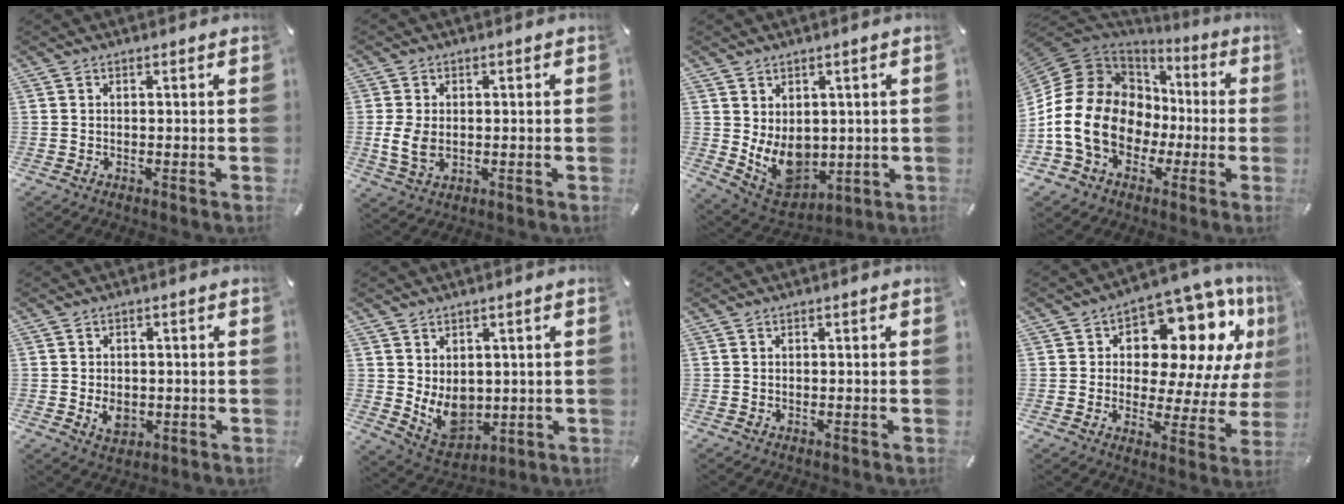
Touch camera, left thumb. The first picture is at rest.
{"total": 6.3, "force": [-0.6, 4.5, 4.5], "torque": [-0.095, -0.002, -0.012]}
{"total": 9.7, "force": [0.6, 8.1, 5.4], "torque": [-0.095, -0.028, 0.021]}
{"total": 18.1, "force": [-4.2, 14.8, 9.5], "torque": [-0.217, 0.007, -0.076]}
{"total": 5.0, "force": [-1.1, 4.0, 2.9], "torque": [-0.047, -0.004, -0.020]}
{"total": 8.5, "force": [1.3, 7.1, 4.5], "torque": [-0.075, -0.023, 0.033]}
{"total": 0.0}
{"total": 16.1, "force": [8.2, 9.0, 10.5], "torque": [-0.152, -0.063, 0.137]}